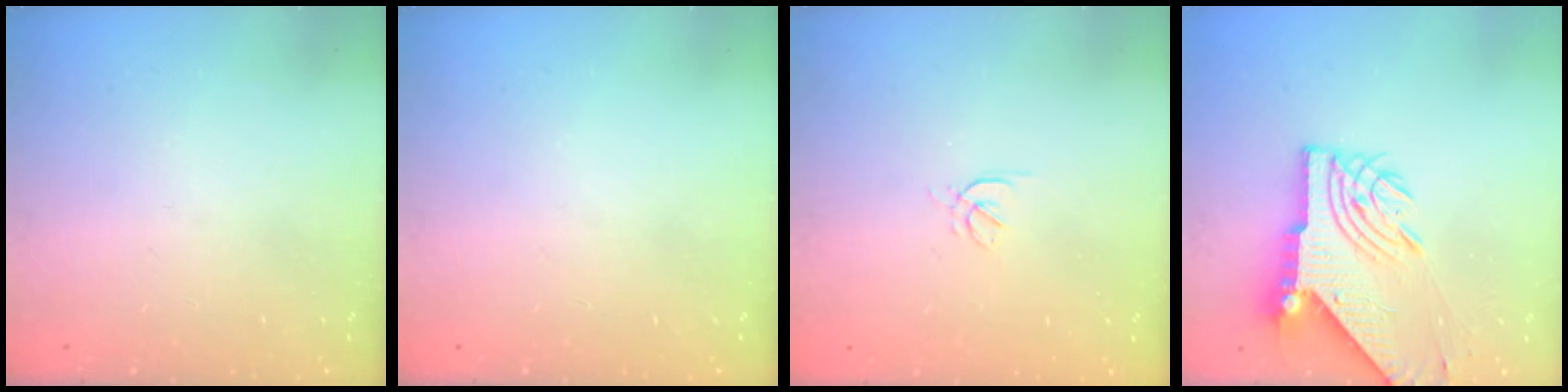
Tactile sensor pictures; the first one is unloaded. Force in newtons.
{"total": 0.0}
{"total": 1.7, "press": 1.6, "slide": 0.5}
{"total": 9.4, "press": 9.4, "slide": 1.1}